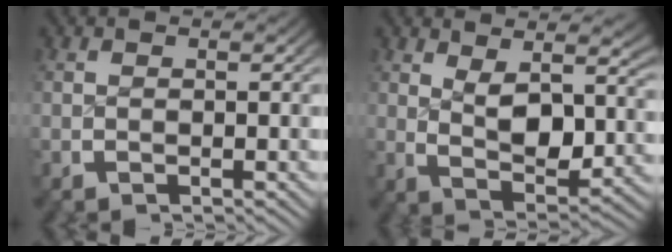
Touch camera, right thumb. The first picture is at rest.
{"total": 5.7, "force": [1.7, 3.1, 4.4], "torque": [-0.076, -0.023, 0.035]}